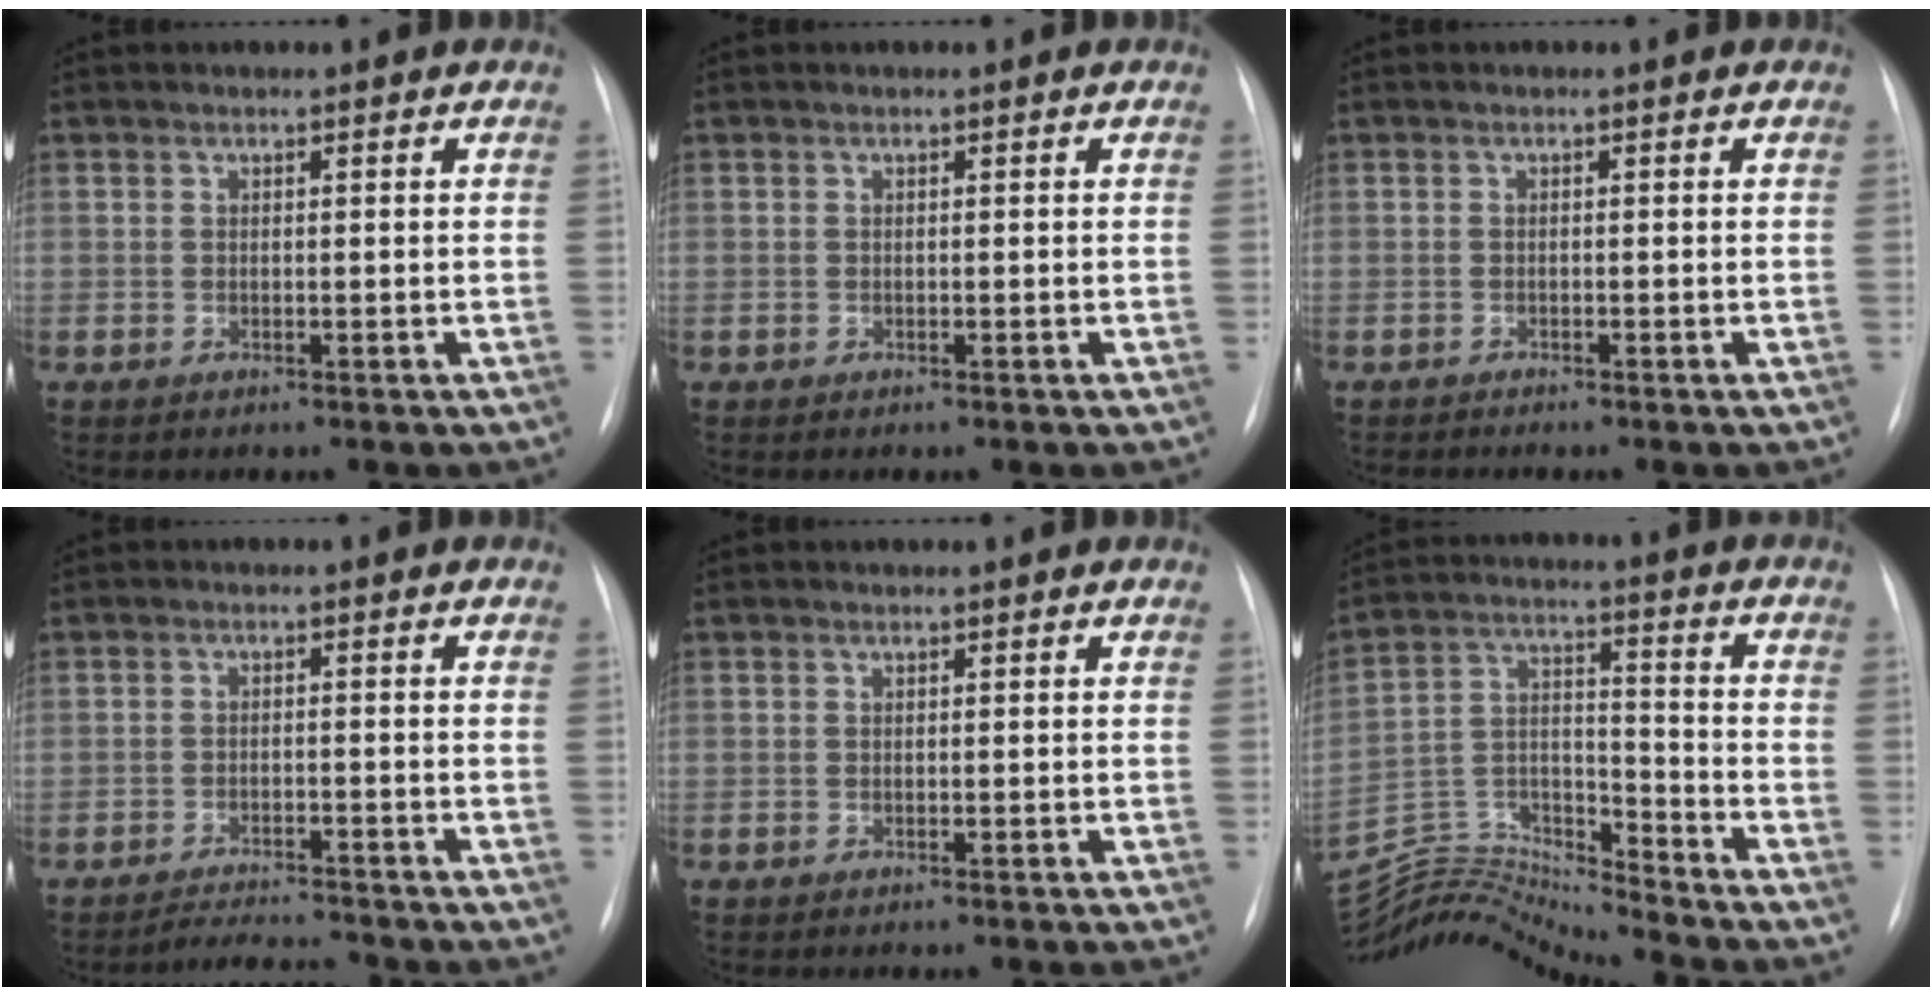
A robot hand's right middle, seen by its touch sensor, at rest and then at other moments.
{"total": 0.0}
{"total": 0.8, "force": [-0.8, 0.1, 0.1], "torque": [0.000, -0.002, -0.012]}
{"total": 3.9, "force": [-3.8, -0.6, 0.2], "torque": [-0.008, -0.011, -0.061]}
{"total": 0.0}
{"total": 13.8, "force": [-13.6, -2.2, 0.3], "torque": [-0.002, 0.038, -0.254]}